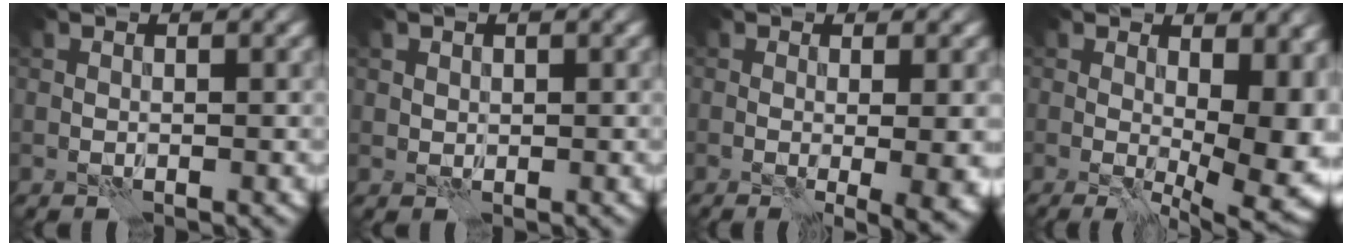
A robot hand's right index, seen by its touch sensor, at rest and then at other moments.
{"total": 0.8, "force": [0.4, 0.7, 0.2], "torque": [-0.002, -0.002, 0.010]}
{"total": 5.1, "force": [-0.4, 1.5, 4.9], "torque": [-0.045, -0.013, 0.002]}
{"total": 11.4, "force": [0.7, 5.2, 10.1], "torque": [-0.085, 0.001, 0.024]}